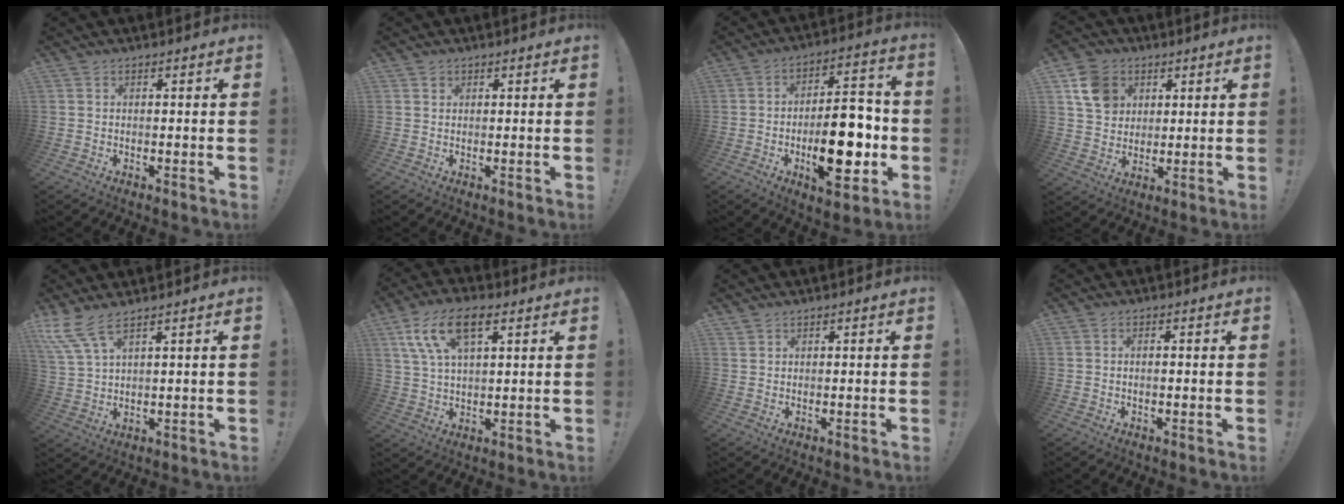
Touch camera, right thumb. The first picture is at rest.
{"total": 1.0, "force": [0.7, 0.8, 0.0], "torque": [0.004, -0.001, 0.013]}
{"total": 19.6, "force": [-4.7, 9.0, 16.8], "torque": [-0.239, 0.024, -0.067]}
{"total": 11.7, "force": [4.6, 9.7, 4.4], "torque": [-0.056, -0.015, 0.096]}
{"total": 7.2, "force": [5.2, 1.2, 4.9], "torque": [-0.114, -0.023, 0.099]}
{"total": 12.6, "force": [5.9, 5.9, 9.5], "torque": [-0.181, -0.003, 0.110]}
{"total": 1.0, "force": [0.9, 0.4, 0.3], "torque": [-0.001, -0.004, 0.016]}
{"total": 0.8, "force": [-0.2, 0.3, 0.7], "torque": [-0.013, 0.002, -0.004]}